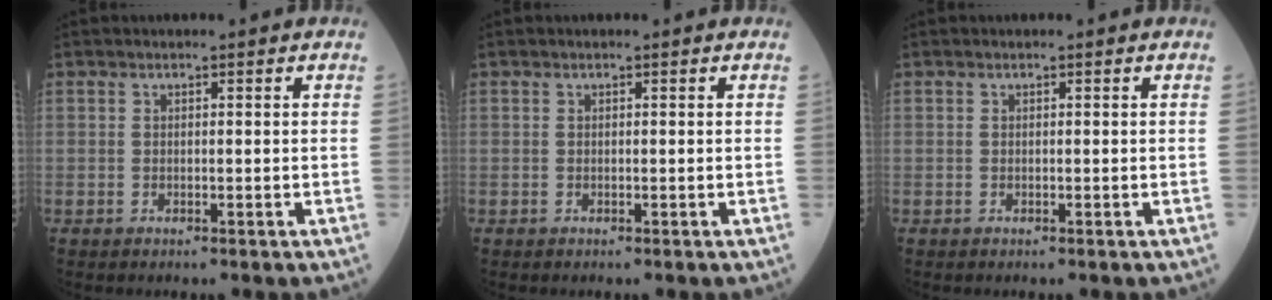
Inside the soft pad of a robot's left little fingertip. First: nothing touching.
{"total": 0.0}
{"total": 0.0}